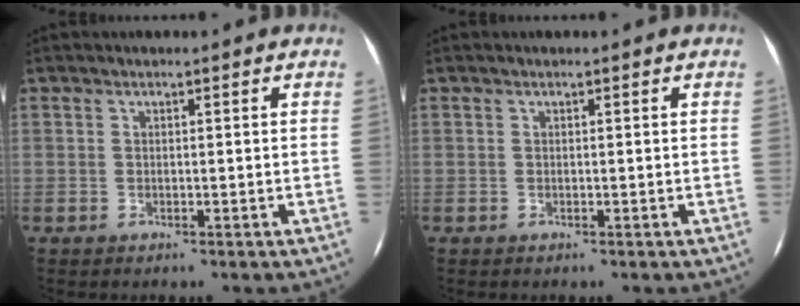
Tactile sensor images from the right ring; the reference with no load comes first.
{"total": 0.0}